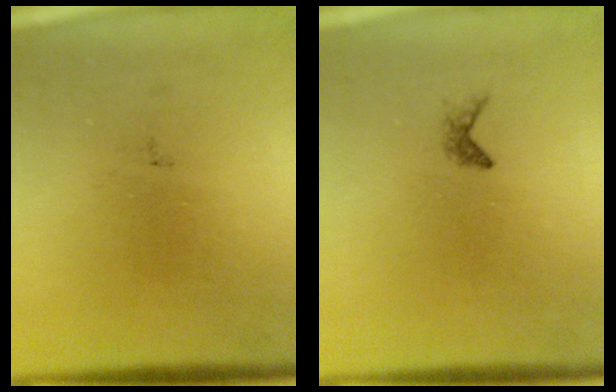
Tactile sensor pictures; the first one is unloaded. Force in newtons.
{"total": 0.6}